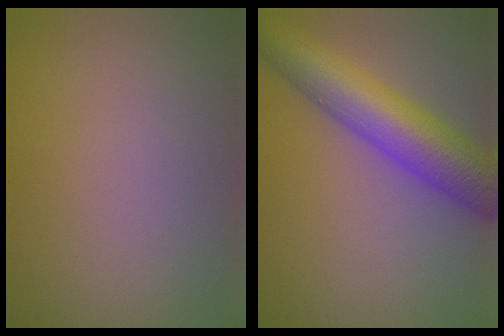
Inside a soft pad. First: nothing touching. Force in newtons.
{"total": 8.6, "press": 8.6, "slide": 0.3}